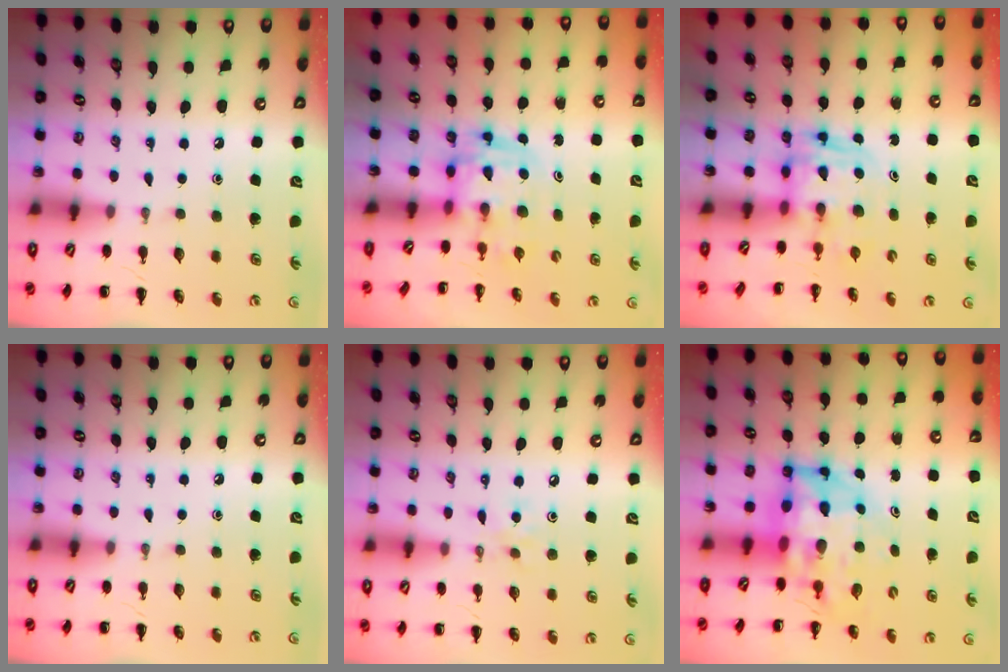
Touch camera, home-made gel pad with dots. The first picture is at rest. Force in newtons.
{"total": 3.0, "press": 3.0, "slide": 0.5}
{"total": 2.8, "press": 2.8, "slide": 0.2}
{"total": 0.0}
{"total": 3.5, "press": 3.4, "slide": 0.9}
{"total": 8.2, "press": 7.8, "slide": 2.5}